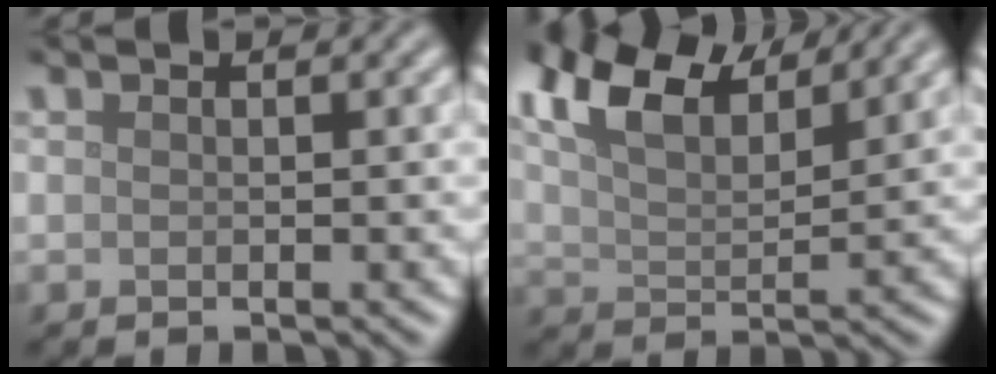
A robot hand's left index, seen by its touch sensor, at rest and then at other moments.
{"total": 9.0, "force": [6.3, 3.3, 5.5], "torque": [-0.117, 0.029, 0.110]}